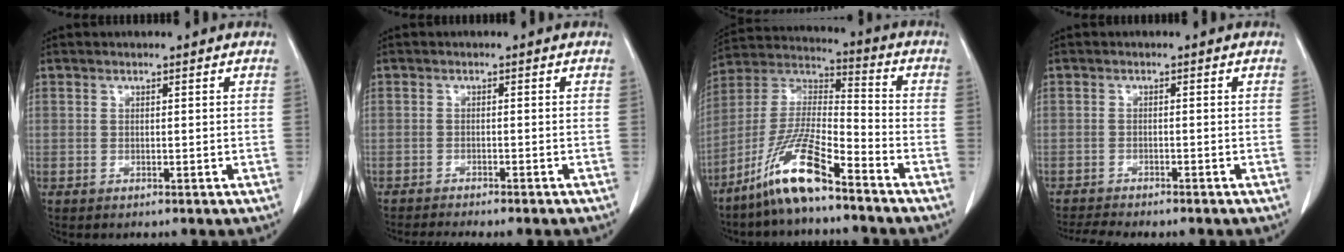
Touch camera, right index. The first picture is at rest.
{"total": 7.7, "force": [-6.8, 0.6, 3.5], "torque": [-0.036, -0.006, -0.095]}
{"total": 13.0, "force": [-8.9, 1.3, 9.4], "torque": [-0.204, -0.012, -0.172]}
{"total": 5.0, "force": [-4.6, 0.2, 1.9], "torque": [-0.025, -0.007, -0.071]}